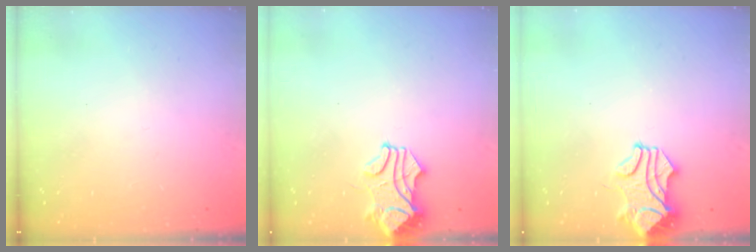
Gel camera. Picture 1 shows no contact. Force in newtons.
{"total": 1.7, "press": 1.5, "slide": 0.8}
{"total": 1.6, "press": 1.5, "slide": 0.5}